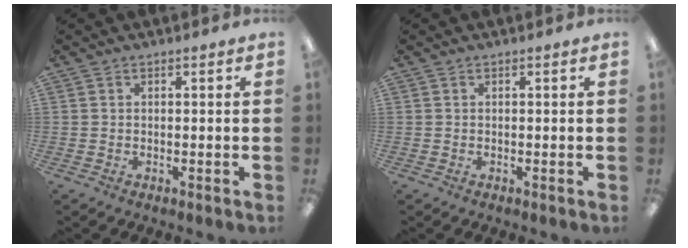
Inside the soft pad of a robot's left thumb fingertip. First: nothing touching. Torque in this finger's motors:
{"motor_torque": [0.00, 0.00, 0.00, 0.00, 0.00]}